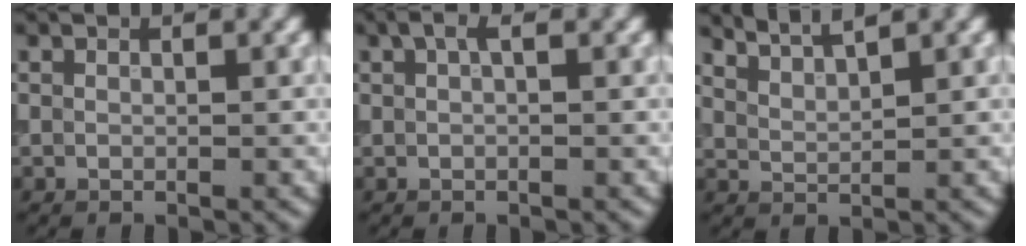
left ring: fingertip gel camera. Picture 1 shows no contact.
{"total": 1.3, "force": [0.6, 0.3, 1.1], "torque": [-0.022, 0.005, 0.010]}
{"total": 3.1, "force": [2.9, 0.4, 1.1], "torque": [-0.012, 0.009, 0.049]}